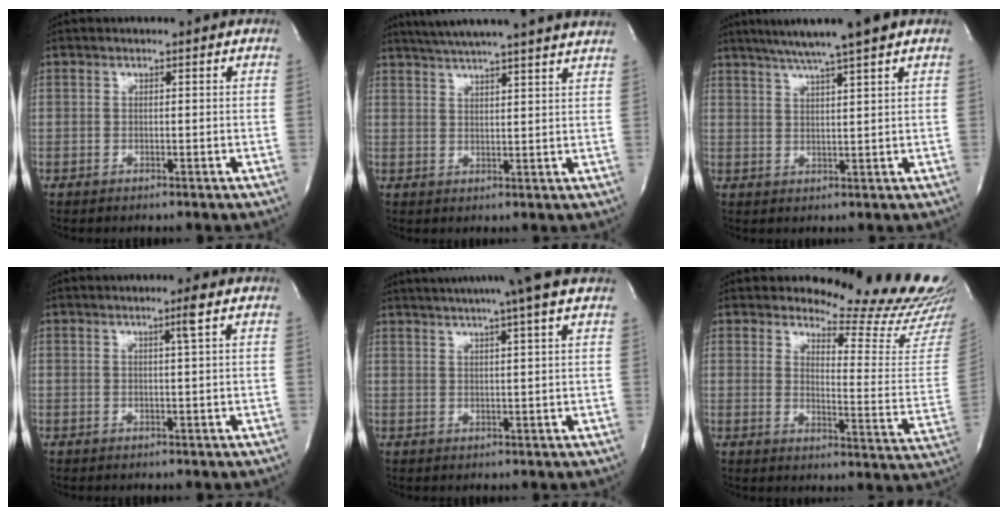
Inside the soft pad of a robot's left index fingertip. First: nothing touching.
{"total": 19.6, "force": [17.6, -0.3, 8.6], "torque": [-0.146, 0.001, 0.230]}
{"total": 9.4, "force": [7.4, -0.8, 5.7], "torque": [-0.095, 0.016, 0.104]}
{"total": 2.0, "force": [0.8, -0.7, 1.6], "torque": [-0.034, -0.006, 0.017]}
{"total": 11.4, "force": [9.5, -1.5, 6.2], "torque": [-0.107, 0.007, 0.120]}
{"total": 17.6, "force": [17.0, 0.6, 4.7], "torque": [-0.059, -0.152, 0.185]}